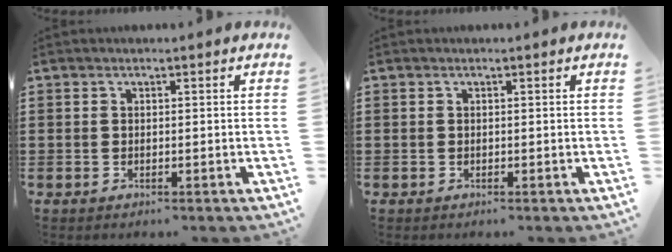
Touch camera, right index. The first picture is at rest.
{"total": 0.0}